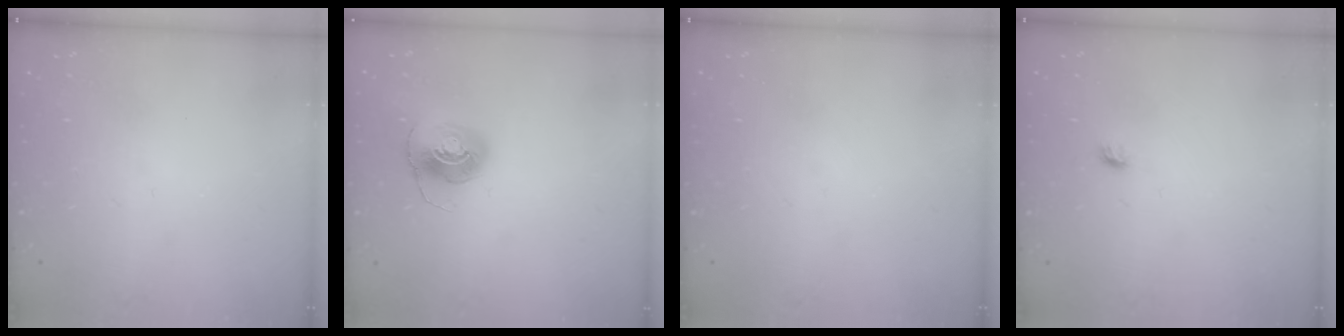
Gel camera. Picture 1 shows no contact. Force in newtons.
{"total": 7.7, "press": 7.7, "slide": 0.2}
{"total": 0.0}
{"total": 3.7, "press": 3.6, "slide": 0.8}